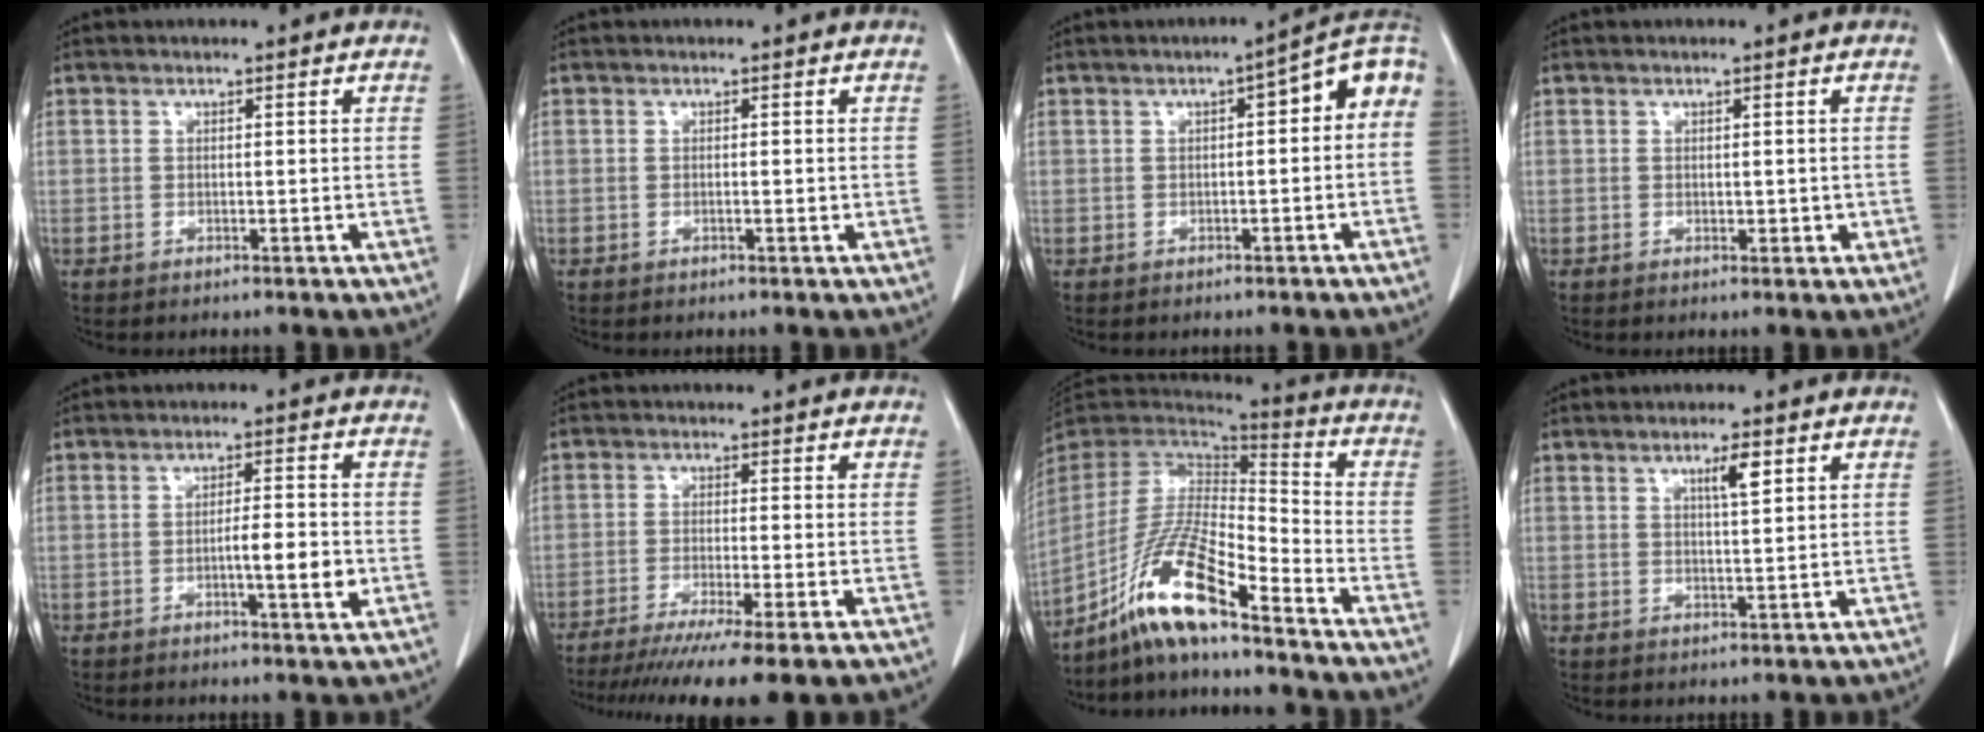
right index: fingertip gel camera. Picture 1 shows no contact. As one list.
[{"total": 0.6, "force": [-0.1, 0.1, 0.6], "torque": [-0.009, 0.000, -0.002]}, {"total": 7.2, "force": [0.8, 1.8, 7.0], "torque": [-0.093, 0.032, 0.003]}, {"total": 1.8, "force": [-0.1, 1.1, 1.4], "torque": [-0.016, 0.003, 0.003]}, {"total": 5.1, "force": [-1.3, 0.6, 4.9], "torque": [-0.076, -0.002, -0.018]}, {"total": 13.2, "force": [-10.1, -0.4, 8.5], "torque": [-0.124, -0.037, -0.156]}, {"total": 14.1, "force": [-9.7, 1.3, 10.1], "torque": [-0.200, -0.002, -0.182]}, {"total": 3.2, "force": [1.6, 0.2, 2.8], "torque": [-0.048, -0.002, 0.026]}]